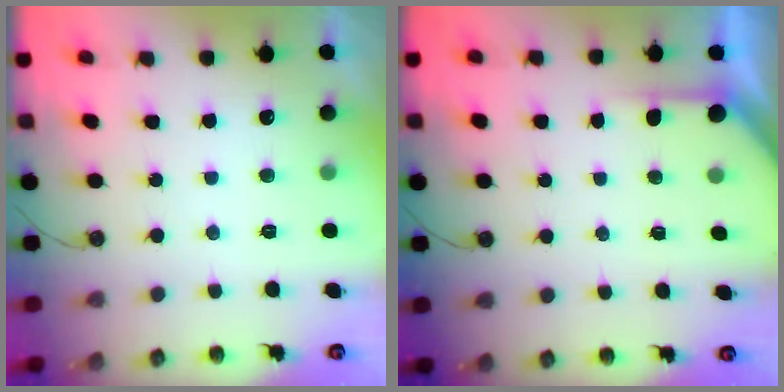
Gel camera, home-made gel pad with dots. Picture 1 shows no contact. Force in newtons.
{"total": 2.6, "press": 2.6, "slide": 0.3}